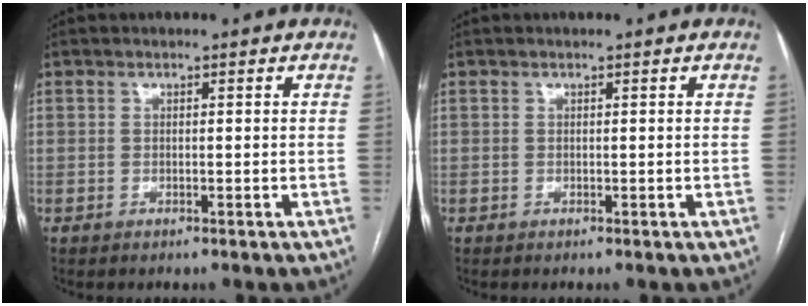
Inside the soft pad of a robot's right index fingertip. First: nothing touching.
{"total": 0.0}